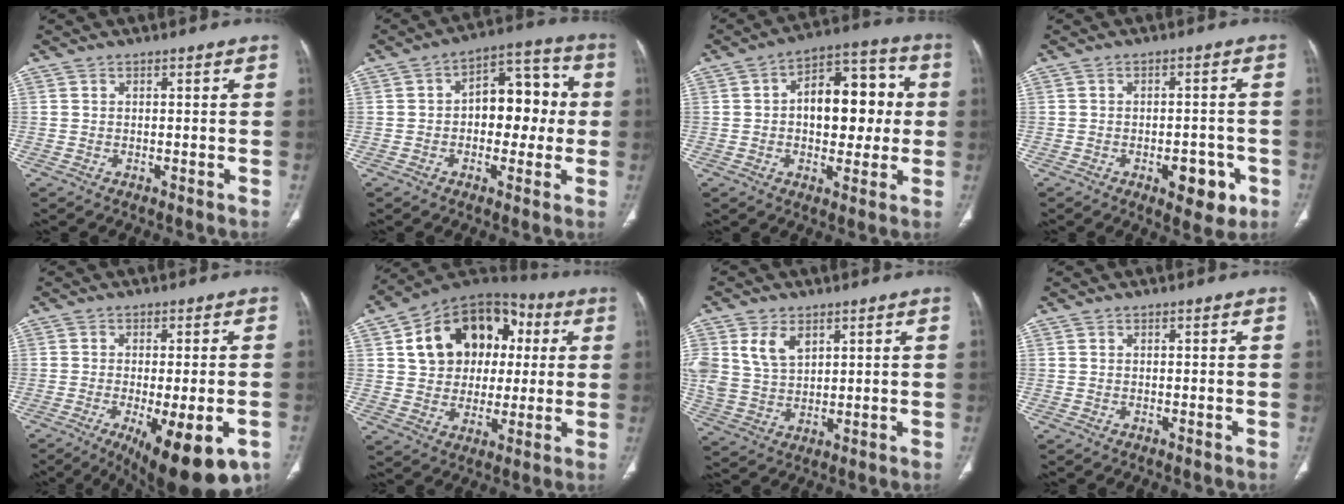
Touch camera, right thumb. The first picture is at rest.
{"total": 12.2, "force": [0.2, 7.7, 9.5], "torque": [-0.086, 0.036, -0.005]}
{"total": 15.2, "force": [1.0, 9.2, 12.1], "torque": [-0.127, 0.031, 0.010]}
{"total": 7.1, "force": [-2.9, 3.7, 5.3], "torque": [-0.045, 0.012, -0.032]}
{"total": 16.0, "force": [-7.5, 5.5, 13.0], "torque": [-0.155, -0.007, -0.098]}
{"total": 19.1, "force": [4.4, 14.6, 11.4], "torque": [-0.140, 0.023, 0.069]}
{"total": 8.9, "force": [3.9, 5.9, 5.4], "torque": [-0.095, -0.010, 0.090]}
{"total": 0.0}